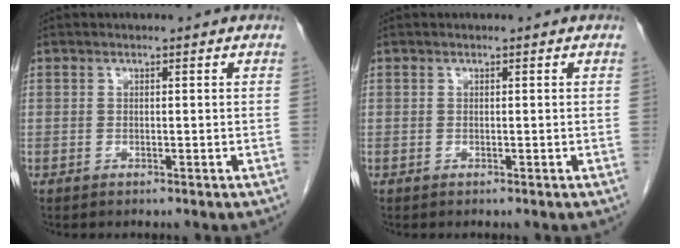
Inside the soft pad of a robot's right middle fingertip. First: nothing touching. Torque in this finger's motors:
{"motor_torque": [0.00, 0.00, 0.00, 0.00]}